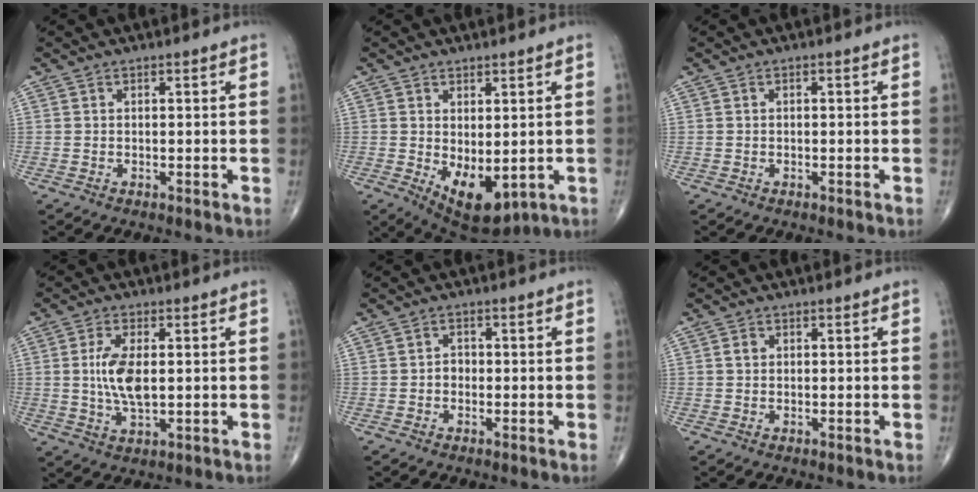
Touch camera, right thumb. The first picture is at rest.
{"total": 9.4, "force": [-1.3, 4.8, 7.9], "torque": [-0.106, -0.012, 0.002]}
{"total": 0.0}
{"total": 8.0, "force": [0.6, 3.6, 7.1], "torque": [-0.146, -0.009, 0.015]}
{"total": 1.7, "force": [-0.4, 1.4, 0.8], "torque": [-0.002, 0.006, -0.010]}
{"total": 1.2, "force": [0.3, 1.0, 0.6], "torque": [-0.009, 0.004, 0.004]}